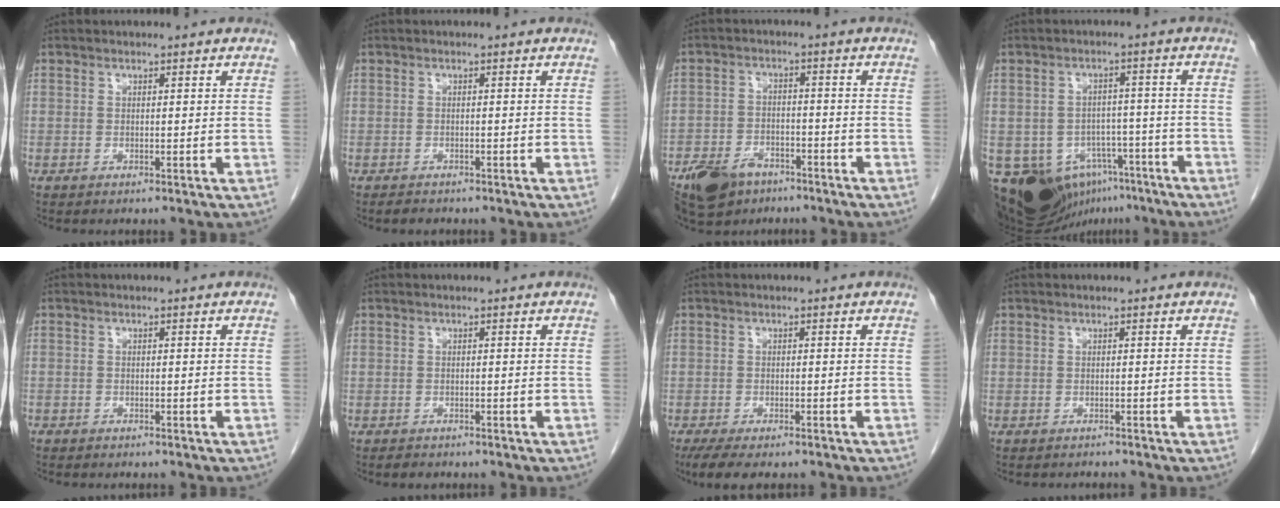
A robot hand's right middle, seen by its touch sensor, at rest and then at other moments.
{"total": 1.4, "force": [-1.2, 0.6, 0.4], "torque": [-0.012, -0.001, -0.016]}
{"total": 9.4, "force": [-6.6, 5.3, 4.1], "torque": [-0.075, -0.003, -0.110]}
{"total": 15.9, "force": [-9.5, 10.6, 7.1], "torque": [-0.133, 0.013, -0.127]}
{"total": 0.9, "force": [-0.8, 0.3, 0.4], "torque": [-0.004, 0.000, -0.009]}
{"total": 1.2, "force": [-1.1, 0.5, 0.3], "torque": [-0.011, -0.001, -0.014]}
{"total": 6.0, "force": [-4.6, 1.8, 3.4], "torque": [-0.054, -0.012, -0.070]}
{"total": 0.6, "force": [-0.6, 0.0, -0.1], "torque": [-0.003, -0.004, -0.009]}